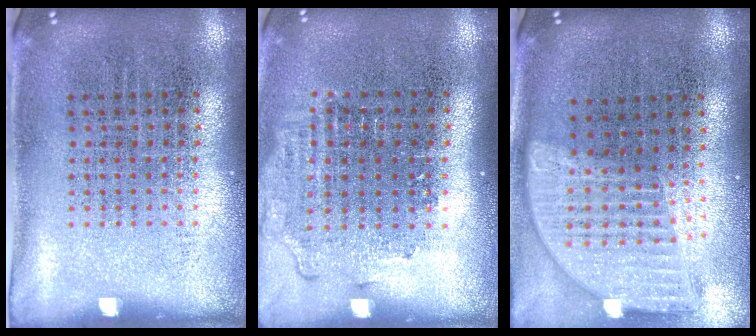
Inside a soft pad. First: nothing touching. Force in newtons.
{"total": 1.3, "press": 1.1, "slide": 0.6}
{"total": 1.9, "press": 1.6, "slide": 1.1}